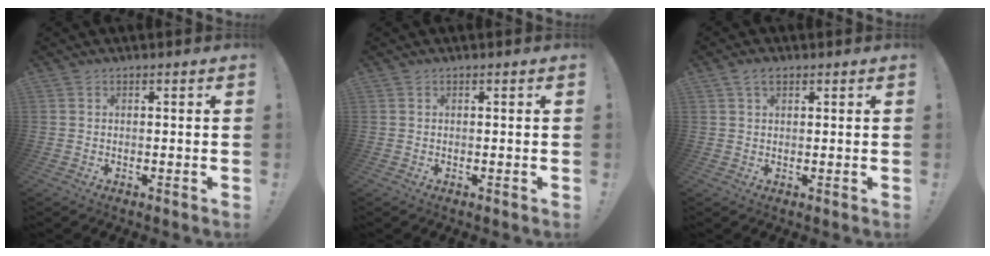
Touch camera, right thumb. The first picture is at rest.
{"total": 0.0}
{"total": 3.2, "force": [1.7, 1.7, 2.1], "torque": [-0.041, 0.003, 0.032]}